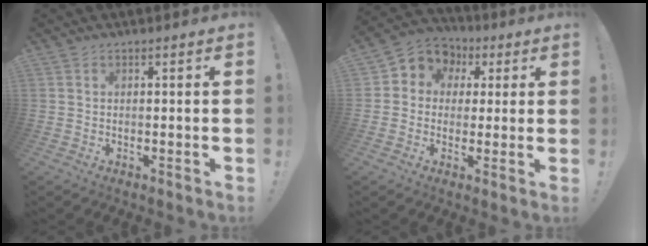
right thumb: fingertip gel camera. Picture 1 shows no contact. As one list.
[{"total": 6.8, "force": [1.3, 6.3, 2.2], "torque": [-0.034, -0.004, 0.030]}]